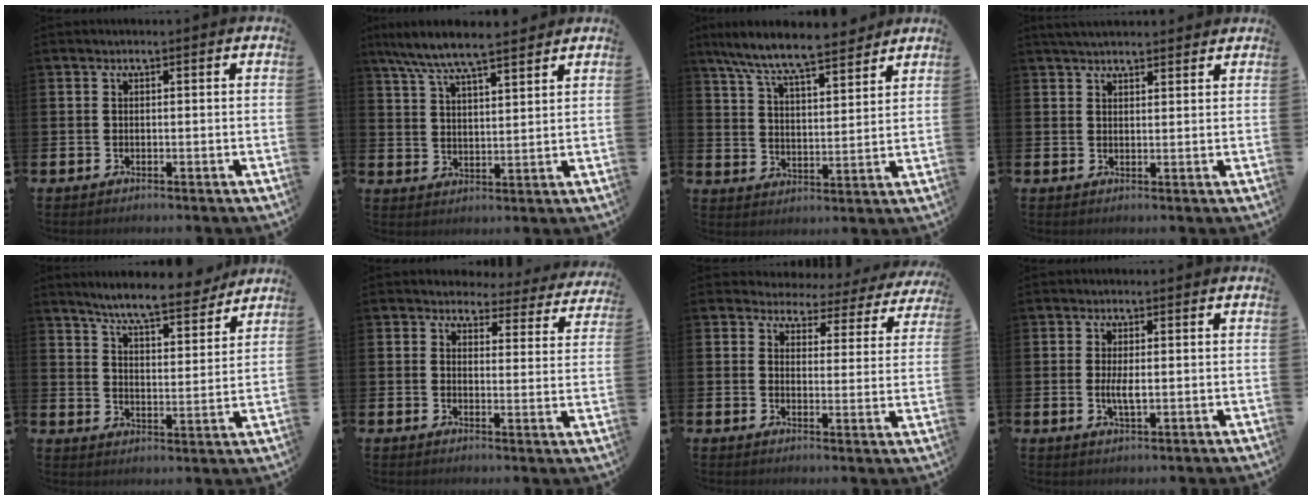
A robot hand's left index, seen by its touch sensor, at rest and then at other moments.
{"total": 7.6, "force": [7.0, 0.9, 2.7], "torque": [-0.082, -0.024, 0.128]}
{"total": 8.5, "force": [7.9, 0.9, 3.1], "torque": [-0.093, -0.040, 0.142]}
{"total": 3.4, "force": [3.2, 0.6, 0.7], "torque": [-0.021, -0.007, 0.060]}
{"total": 8.0, "force": [7.5, 0.8, 2.7], "torque": [-0.068, -0.046, 0.130]}
{"total": 3.3, "force": [3.0, 1.5, 0.2], "torque": [-0.011, -0.024, 0.048]}
{"total": 2.9, "force": [2.5, 1.5, 0.1], "torque": [-0.020, -0.028, 0.036]}
{"total": 2.7, "force": [0.0, 0.9, 2.5], "torque": [-0.045, -0.002, -0.001]}